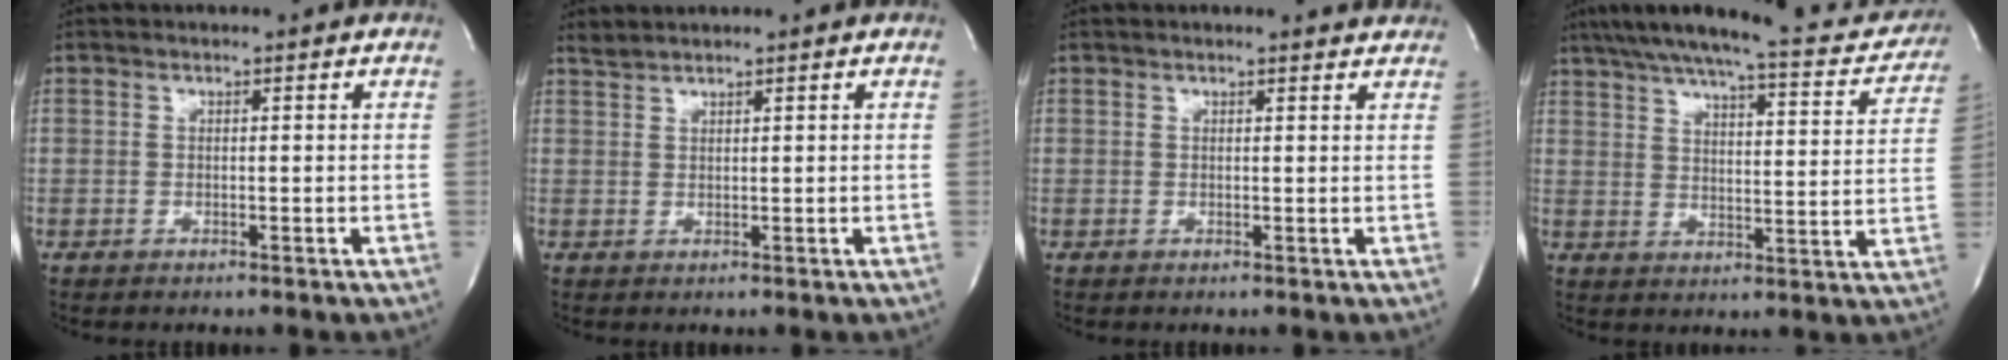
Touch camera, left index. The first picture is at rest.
{"total": 1.3, "force": [1.3, -0.2, 0.0], "torque": [-0.004, 0.010, 0.031]}
{"total": 3.9, "force": [3.8, 0.6, 0.8], "torque": [-0.011, 0.003, 0.026]}
{"total": 21.4, "force": [18.9, 3.9, 9.4], "torque": [-0.142, -0.013, 0.236]}